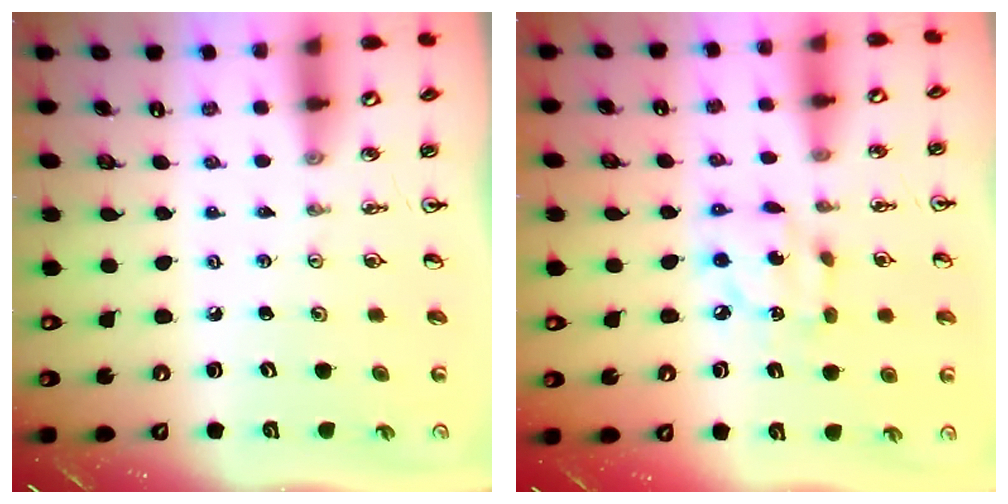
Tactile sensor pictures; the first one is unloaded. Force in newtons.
{"total": 6.5, "press": 6.5, "slide": 0.2}